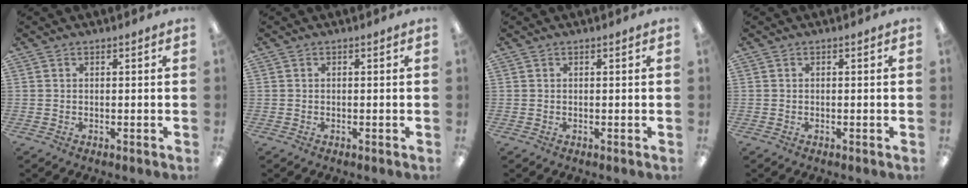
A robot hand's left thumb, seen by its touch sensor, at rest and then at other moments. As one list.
[{"total": 0.0}, {"total": 0.0}, {"total": 0.0}]